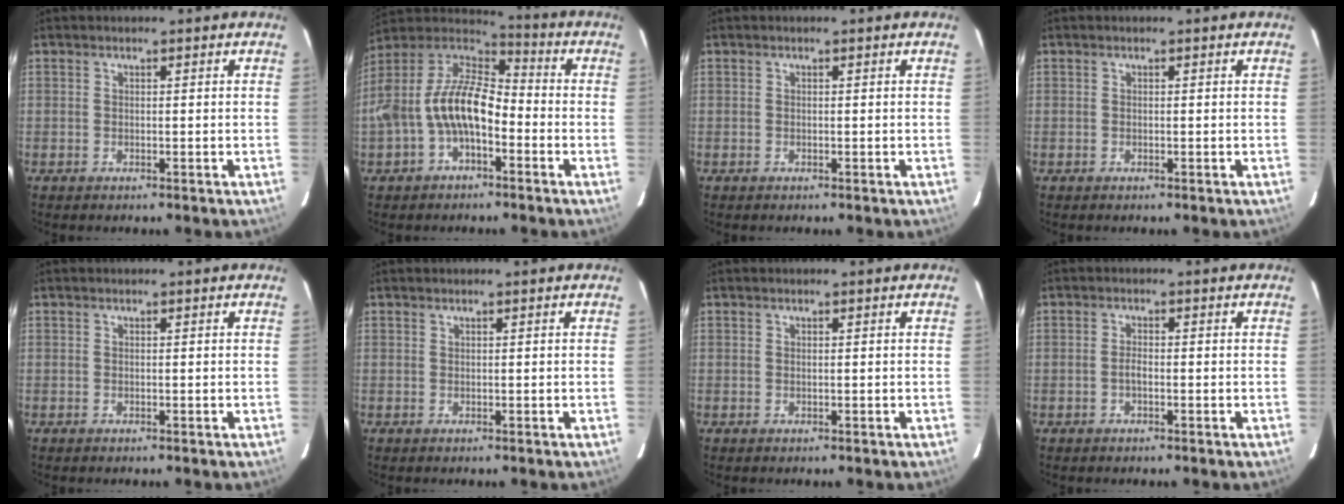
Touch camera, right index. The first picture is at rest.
{"total": 14.2, "force": [-3.8, 7.4, 11.6], "torque": [-0.228, 0.014, -0.072]}
{"total": 0.0}
{"total": 0.0}
{"total": 0.0}
{"total": 0.0}
{"total": 0.0}
{"total": 1.4, "force": [-0.5, 0.6, 1.2], "torque": [-0.025, 0.004, -0.011]}